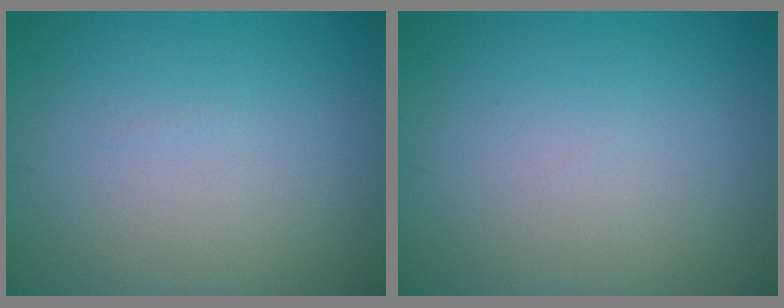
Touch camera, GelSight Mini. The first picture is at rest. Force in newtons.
{"total": 0.0}